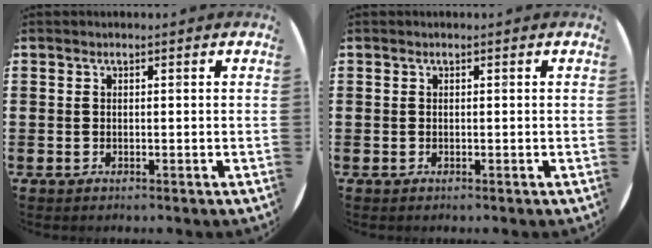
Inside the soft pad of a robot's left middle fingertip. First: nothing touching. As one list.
[{"total": 0.0}]